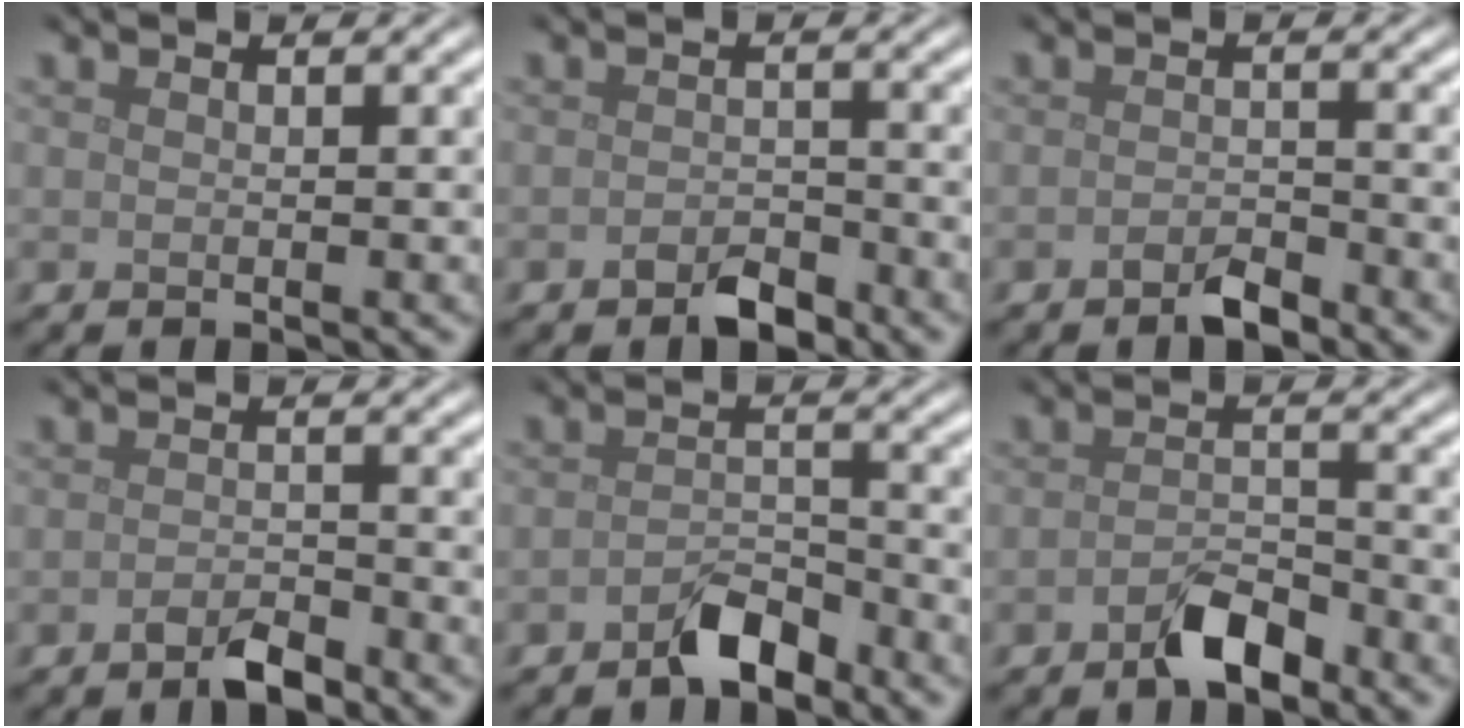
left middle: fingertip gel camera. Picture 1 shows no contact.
{"total": 2.7, "force": [-1.9, 1.3, 1.4], "torque": [-0.022, 0.003, -0.036]}
{"total": 2.1, "force": [-1.6, 0.8, 1.1], "torque": [-0.019, 0.002, -0.031]}
{"total": 2.4, "force": [-1.8, 0.9, 1.4], "torque": [-0.023, 0.002, -0.034]}
{"total": 3.0, "force": [-2.3, 1.2, 1.4], "torque": [-0.021, 0.010, -0.044]}
{"total": 3.1, "force": [-2.2, 1.3, 1.8], "torque": [-0.028, 0.007, -0.043]}